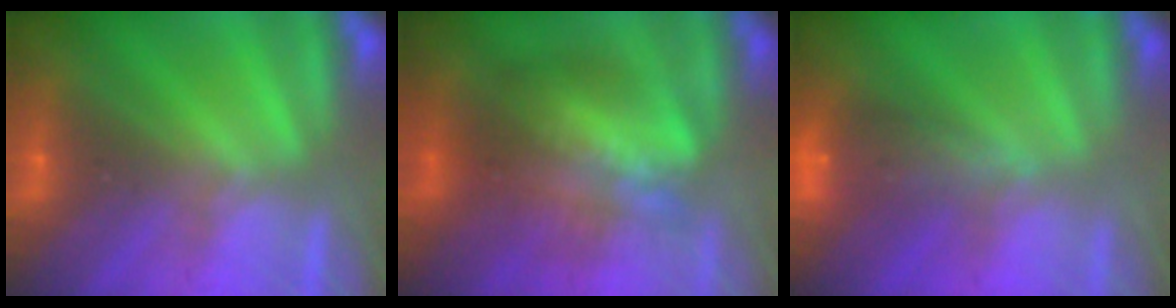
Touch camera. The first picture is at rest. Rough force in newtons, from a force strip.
{"total": 3.7}
{"total": 6.3}